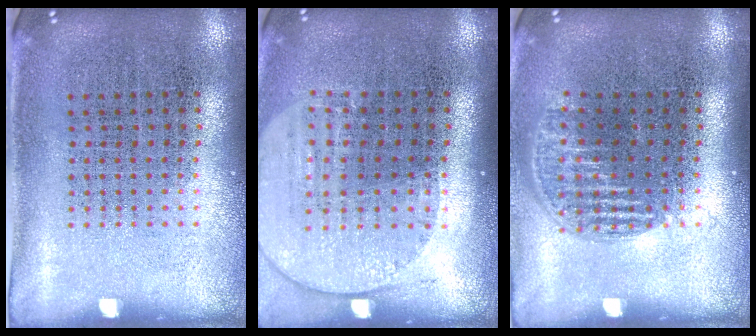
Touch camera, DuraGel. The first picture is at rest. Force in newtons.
{"total": 1.6, "press": 1.4, "slide": 0.7}
{"total": 1.1, "press": 1.0, "slide": 0.5}